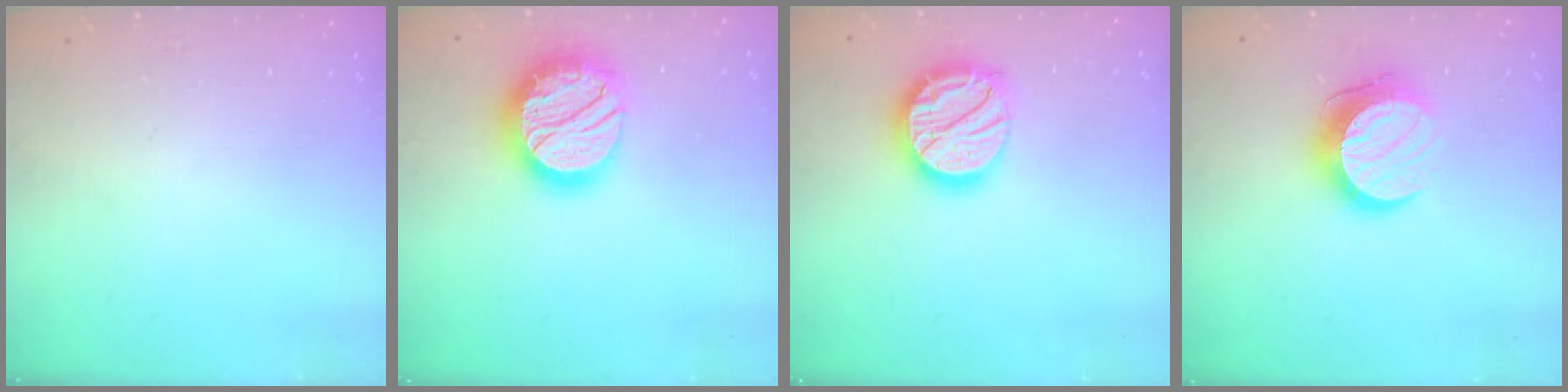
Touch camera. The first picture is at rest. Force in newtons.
{"total": 20.9, "press": 20.9, "slide": 1.6}
{"total": 17.5, "press": 17.5, "slide": 1.2}
{"total": 11.9, "press": 11.9, "slide": 0.7}